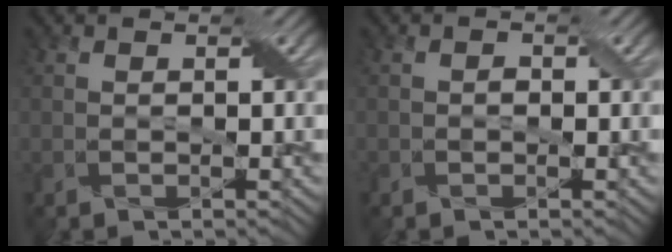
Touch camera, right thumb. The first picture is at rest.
{"total": 0.6, "force": [-0.2, 0.5, 0.3], "torque": [-0.006, 0.000, -0.007]}